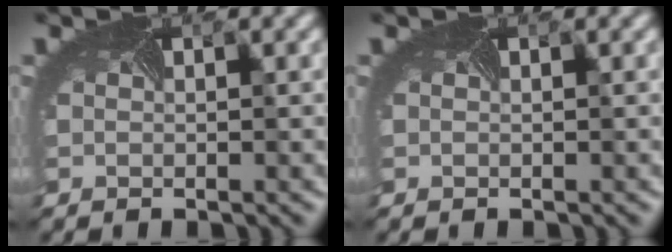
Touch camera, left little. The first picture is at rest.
{"total": 0.0}